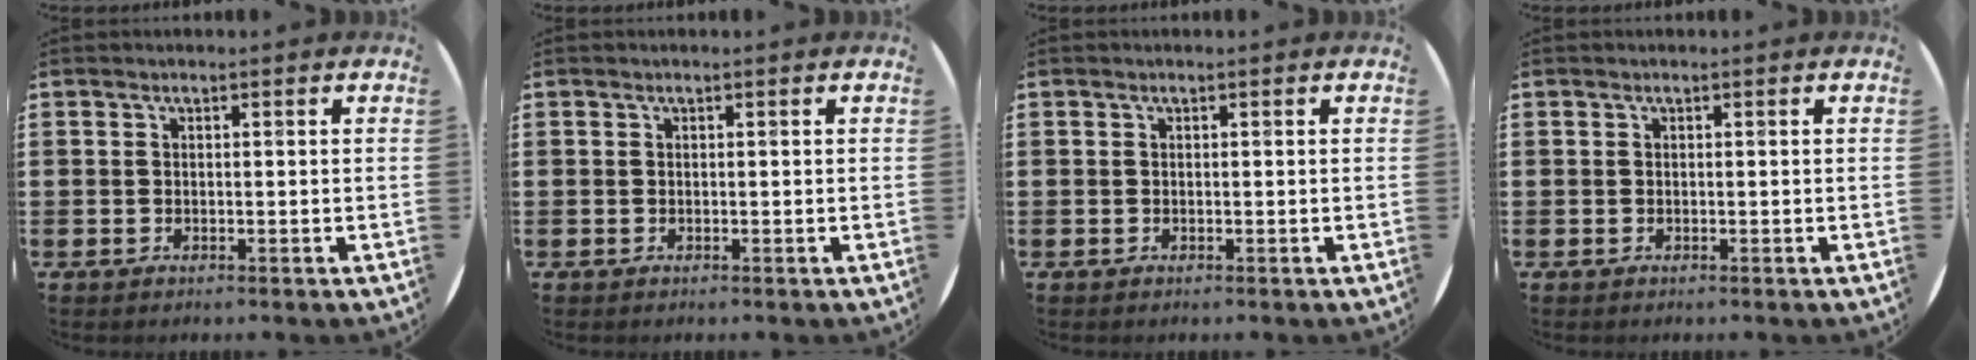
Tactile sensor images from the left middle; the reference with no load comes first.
{"total": 0.0}
{"total": 0.0}
{"total": 0.0}